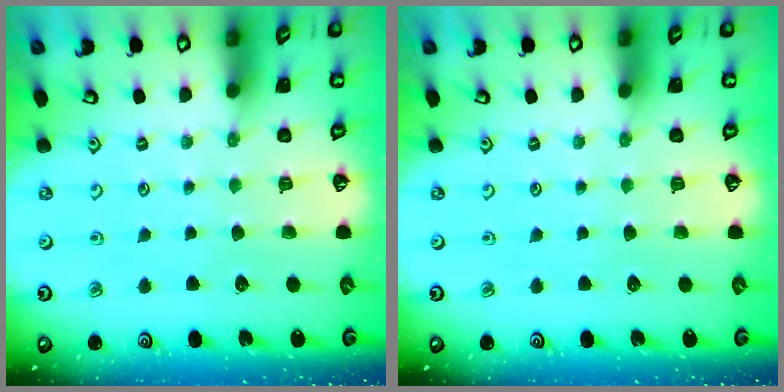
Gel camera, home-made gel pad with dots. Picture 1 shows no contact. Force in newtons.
{"total": 0.0}